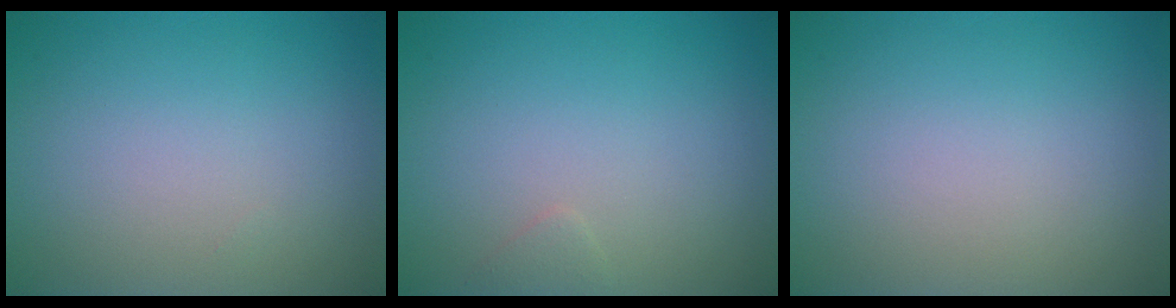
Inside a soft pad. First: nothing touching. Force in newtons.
{"total": 0.6, "press": 0.6, "slide": 0.0}
{"total": 0.0}